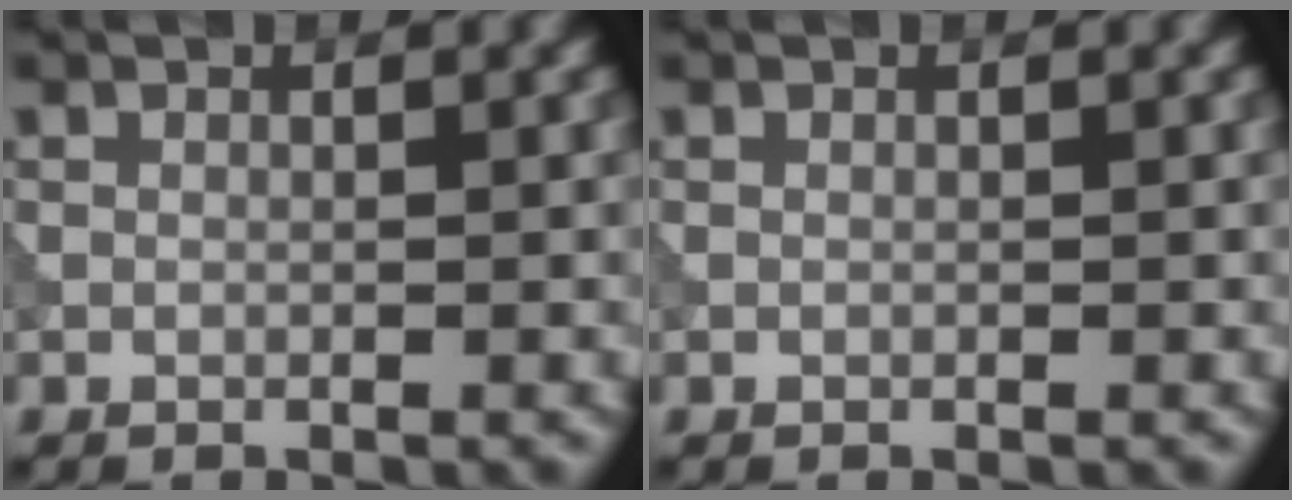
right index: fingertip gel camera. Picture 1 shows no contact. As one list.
[{"total": 0.0}]